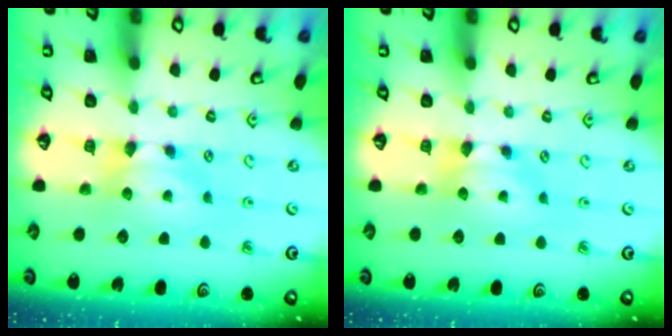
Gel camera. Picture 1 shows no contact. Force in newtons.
{"total": 0.6, "press": 0.1, "slide": 0.6}